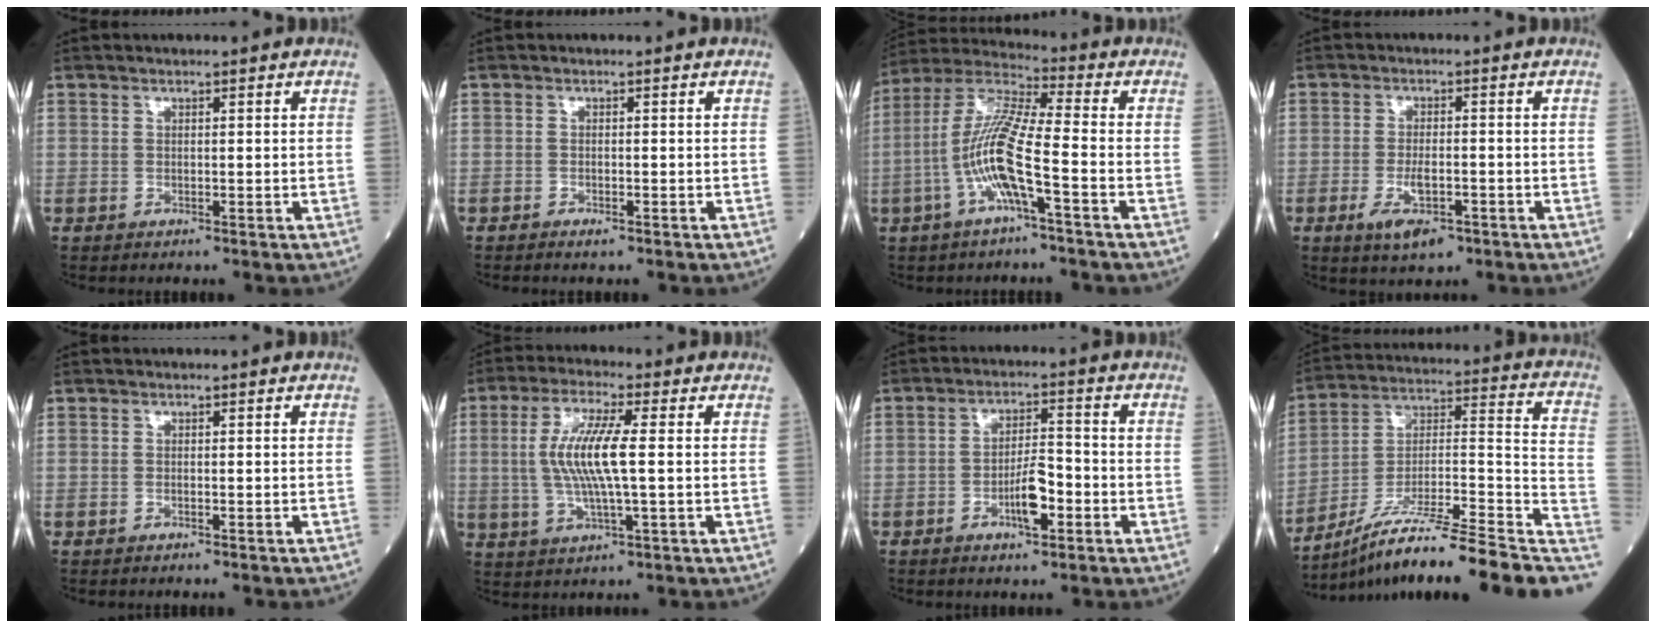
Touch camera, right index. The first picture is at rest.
{"total": 0.9, "force": [-0.7, 0.2, 0.5], "torque": [-0.007, 0.000, -0.009]}
{"total": 11.4, "force": [-3.4, 0.5, 10.9], "torque": [-0.230, 0.010, -0.075]}
{"total": 5.2, "force": [-2.6, 1.8, 4.1], "torque": [-0.078, -0.006, -0.037]}
{"total": 0.6, "force": [-0.6, 0.0, 0.2], "torque": [0.001, 0.001, -0.009]}
{"total": 9.2, "force": [0.6, 0.9, 9.1], "torque": [-0.189, 0.001, 0.010]}
{"total": 5.5, "force": [-2.4, 1.4, 4.8], "torque": [-0.087, 0.007, -0.041]}
{"total": 22.8, "force": [-16.7, 1.4, 15.5], "torque": [-0.184, 0.019, -0.278]}